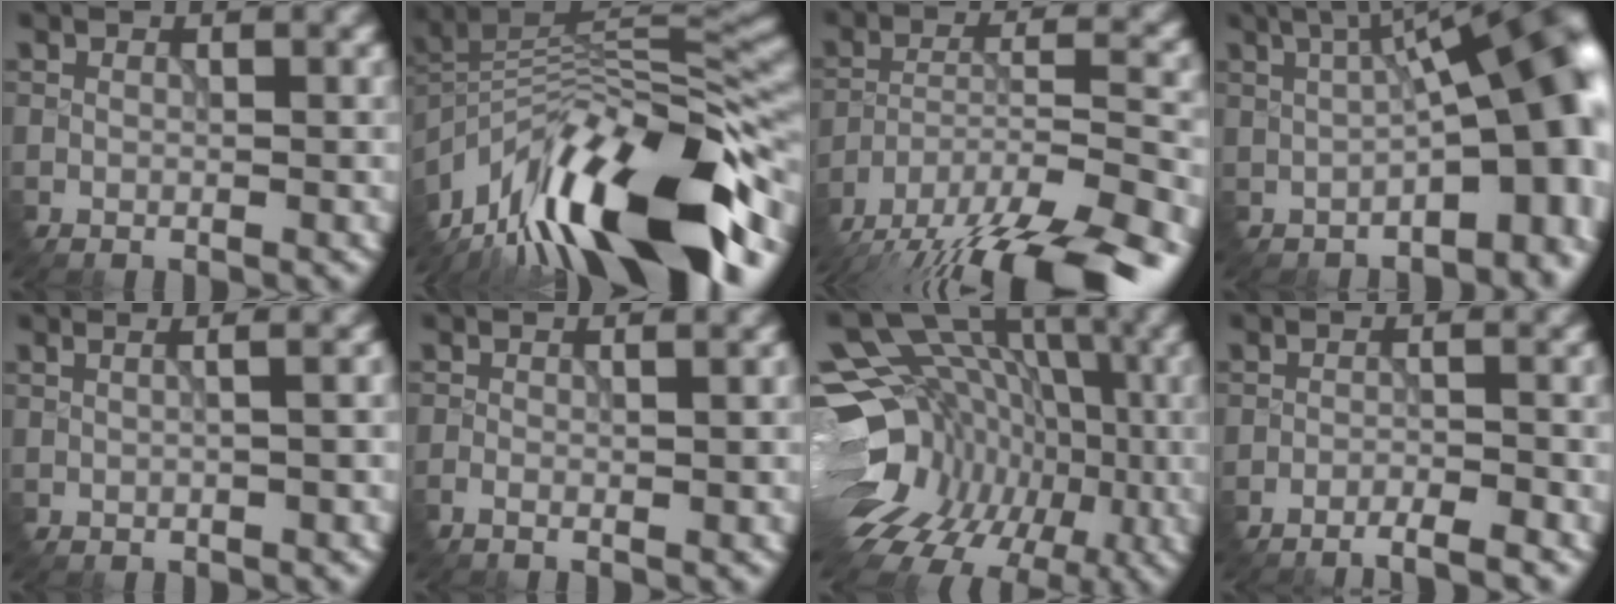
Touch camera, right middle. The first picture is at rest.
{"total": 15.8, "force": [-9.5, 5.1, 11.6], "torque": [-0.204, 0.022, -0.166]}
{"total": 17.3, "force": [-14.8, 4.4, 7.9], "torque": [-0.152, -0.030, -0.207]}
{"total": 14.1, "force": [0.2, 5.8, 12.9], "torque": [-0.140, 0.004, 0.023]}
{"total": 3.6, "force": [0.8, 1.9, 2.9], "torque": [-0.004, 0.027, -0.009]}
{"total": 2.0, "force": [-0.6, 0.8, 1.7], "torque": [0.004, 0.013, -0.017]}
{"total": 19.5, "force": [-4.6, 15.6, 10.8], "torque": [-0.189, 0.001, -0.072]}
{"total": 3.4, "force": [-2.9, 0.0, 1.7], "torque": [-0.023, 0.007, -0.053]}